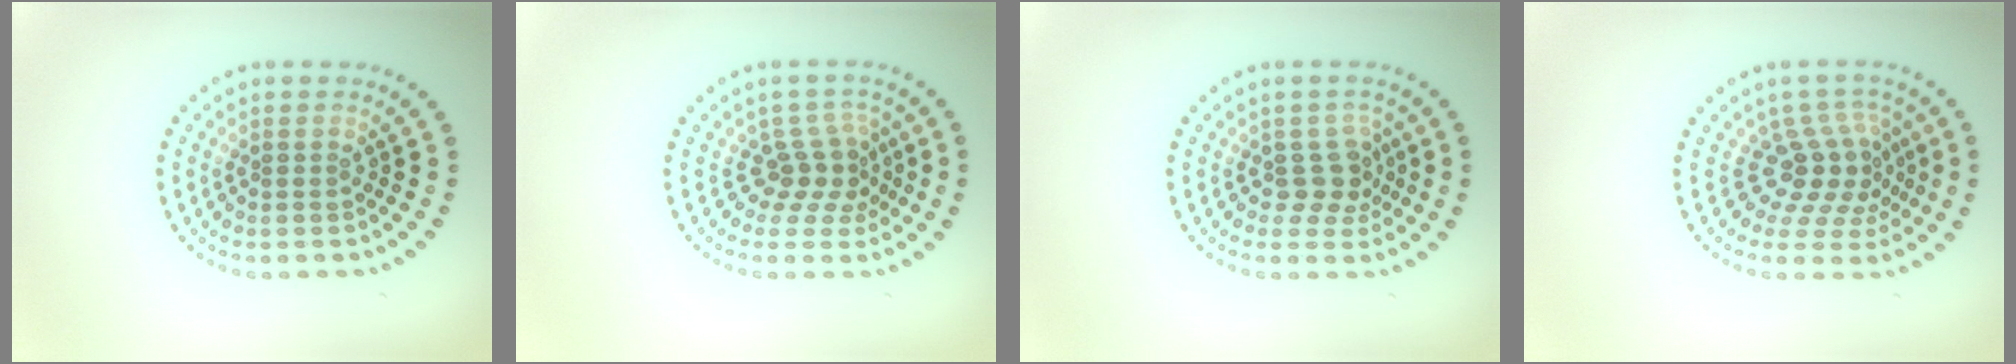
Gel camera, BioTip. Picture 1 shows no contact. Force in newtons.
{"total": 2.9, "press": 2.0, "slide": 2.1}
{"total": 2.6, "press": 2.1, "slide": 1.5}
{"total": 4.0, "press": 2.8, "slide": 2.8}